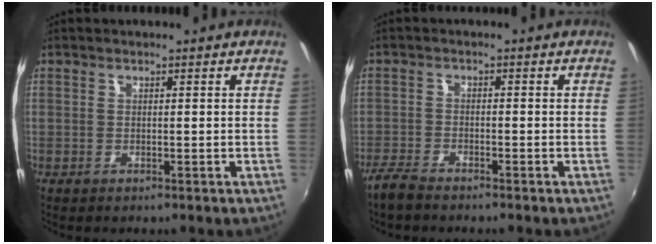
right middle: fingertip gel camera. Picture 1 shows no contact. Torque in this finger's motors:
{"motor_torque": [0.61, -0.76, -0.02, 0.04]}